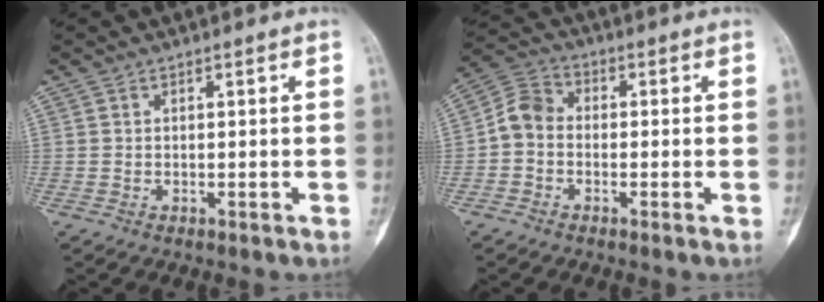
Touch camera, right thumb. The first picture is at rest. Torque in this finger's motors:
{"motor_torque": [0.00, -0.09, 0.56, -0.59, 0.01]}